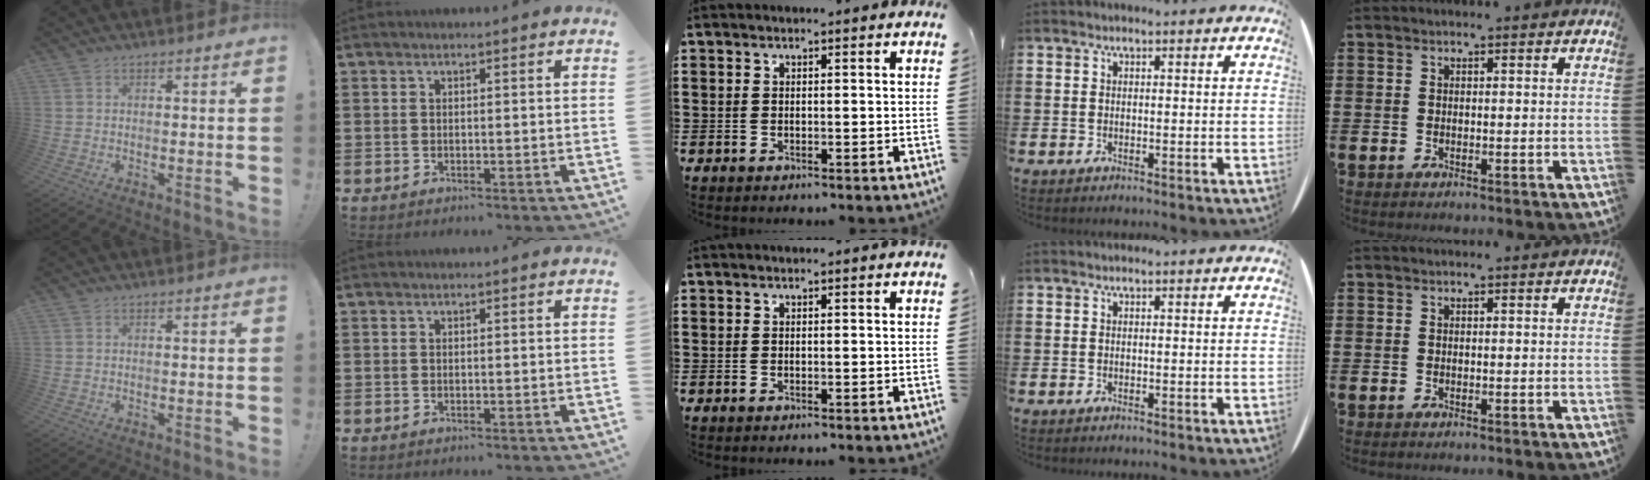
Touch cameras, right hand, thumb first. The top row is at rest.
{}